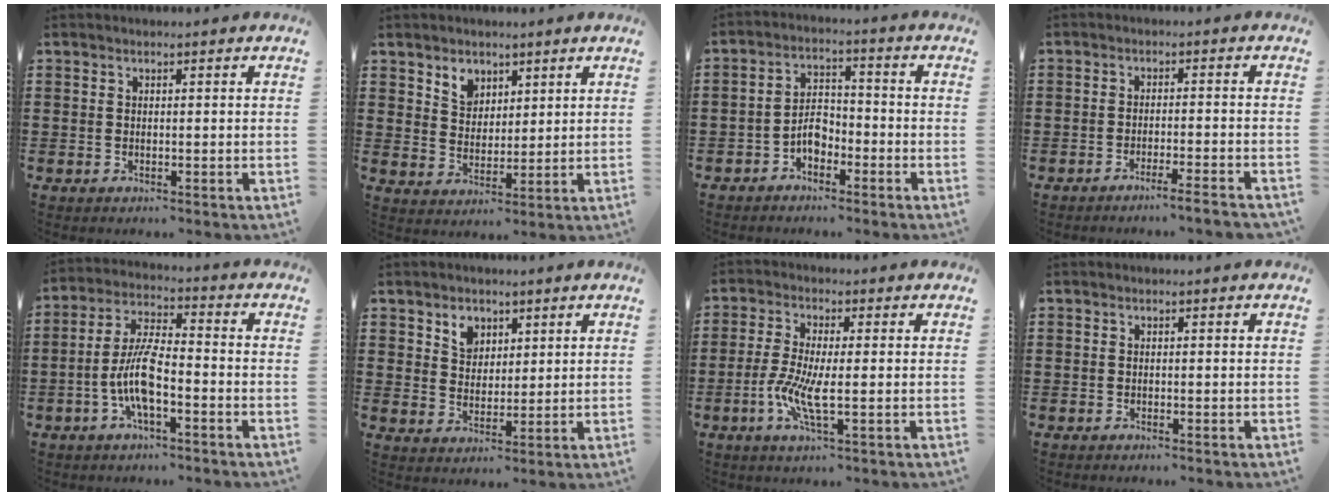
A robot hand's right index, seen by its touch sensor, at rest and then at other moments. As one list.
[{"total": 4.2, "force": [2.9, 3.0, 0.5], "torque": [-0.026, 0.007, 0.054]}, {"total": 4.1, "force": [-2.3, 2.5, 2.3], "torque": [-0.050, 0.007, -0.047]}, {"total": 3.2, "force": [-2.9, -0.5, 1.1], "torque": [-0.016, -0.005, -0.057]}, {"total": 8.2, "force": [-2.8, 2.5, 7.3], "torque": [-0.169, -0.007, -0.060]}, {"total": 4.0, "force": [2.5, 3.0, 0.9], "torque": [-0.024, 0.007, 0.044]}, {"total": 6.5, "force": [-1.5, 1.6, 6.1], "torque": [-0.139, -0.014, -0.035]}, {"total": 0.0}]